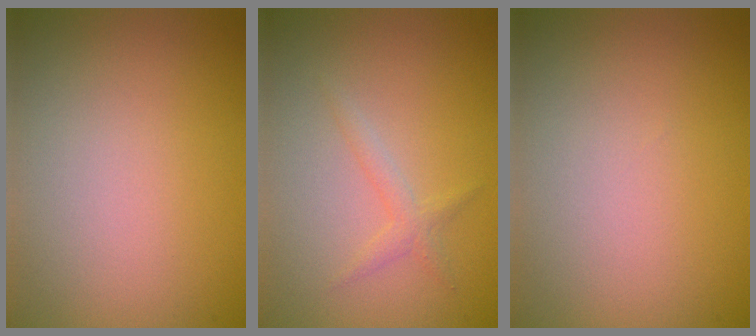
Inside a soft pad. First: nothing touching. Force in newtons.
{"total": 1.3, "press": 1.3, "slide": 0.1}
{"total": 0.0}